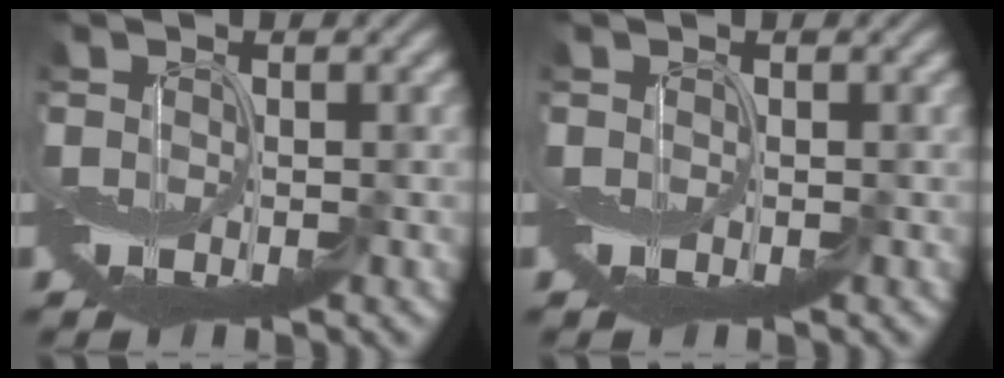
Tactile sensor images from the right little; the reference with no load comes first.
{"total": 0.0}